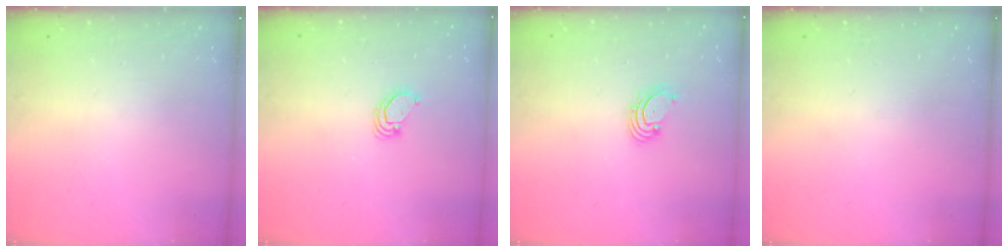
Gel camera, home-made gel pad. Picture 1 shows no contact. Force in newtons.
{"total": 3.4, "press": 3.4, "slide": 0.3}
{"total": 1.8, "press": 1.7, "slide": 0.7}
{"total": 0.0}